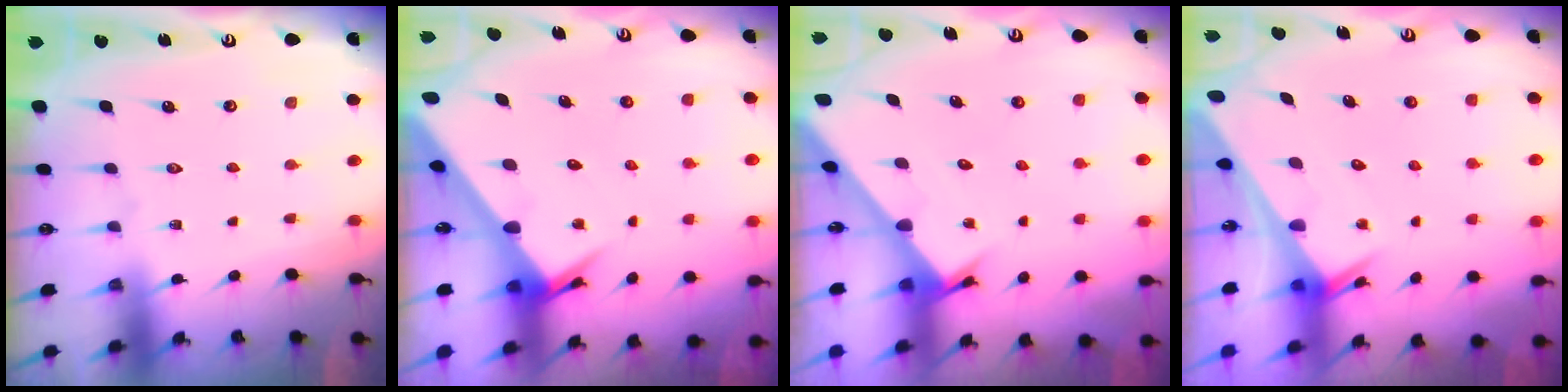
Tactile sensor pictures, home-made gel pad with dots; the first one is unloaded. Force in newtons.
{"total": 5.1, "press": 5.1, "slide": 0.4}
{"total": 2.3, "press": 2.3, "slide": 0.0}
{"total": 2.6, "press": 2.6, "slide": 0.1}